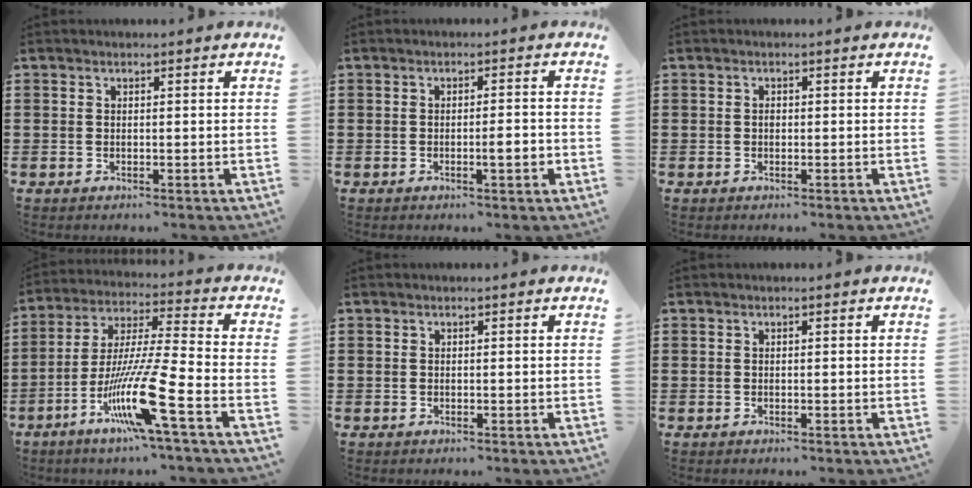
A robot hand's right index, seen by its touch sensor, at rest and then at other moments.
{"total": 3.2, "force": [-0.8, 0.5, 3.1], "torque": [-0.050, 0.001, -0.015]}
{"total": 0.7, "force": [-0.1, 0.4, 0.5], "torque": [-0.012, -0.001, -0.002]}
{"total": 14.1, "force": [-7.0, 0.3, 12.2], "torque": [-0.261, -0.014, -0.138]}
{"total": 0.0}
{"total": 0.0}